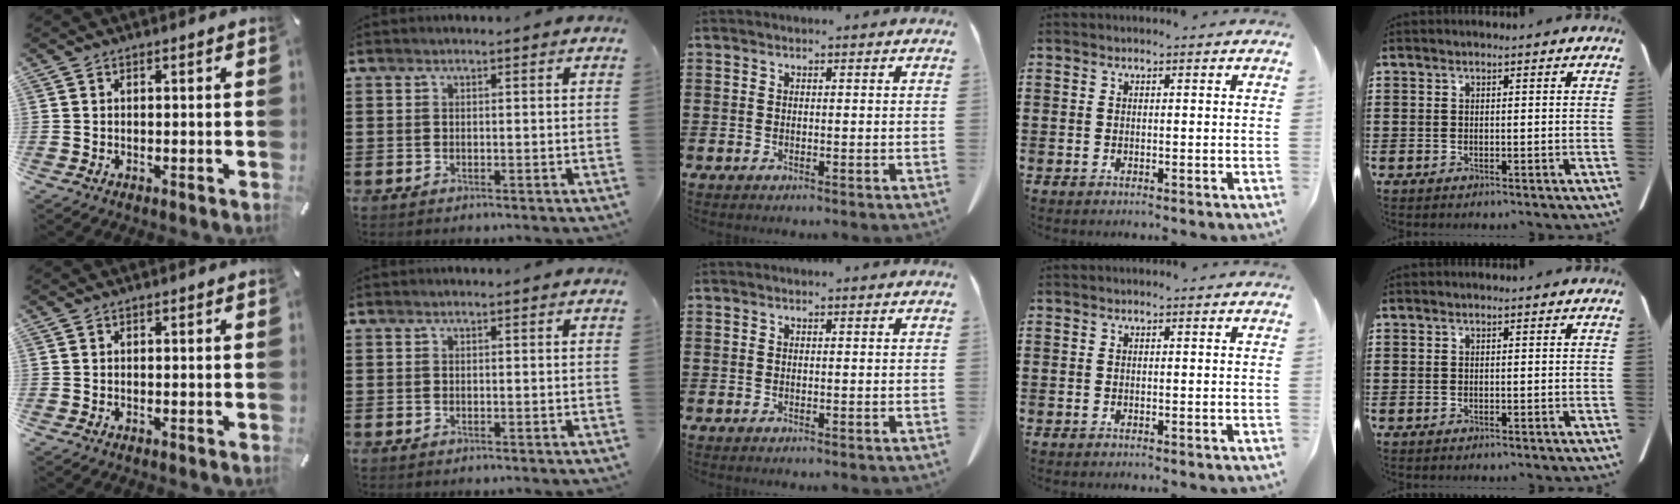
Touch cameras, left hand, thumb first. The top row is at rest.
{}